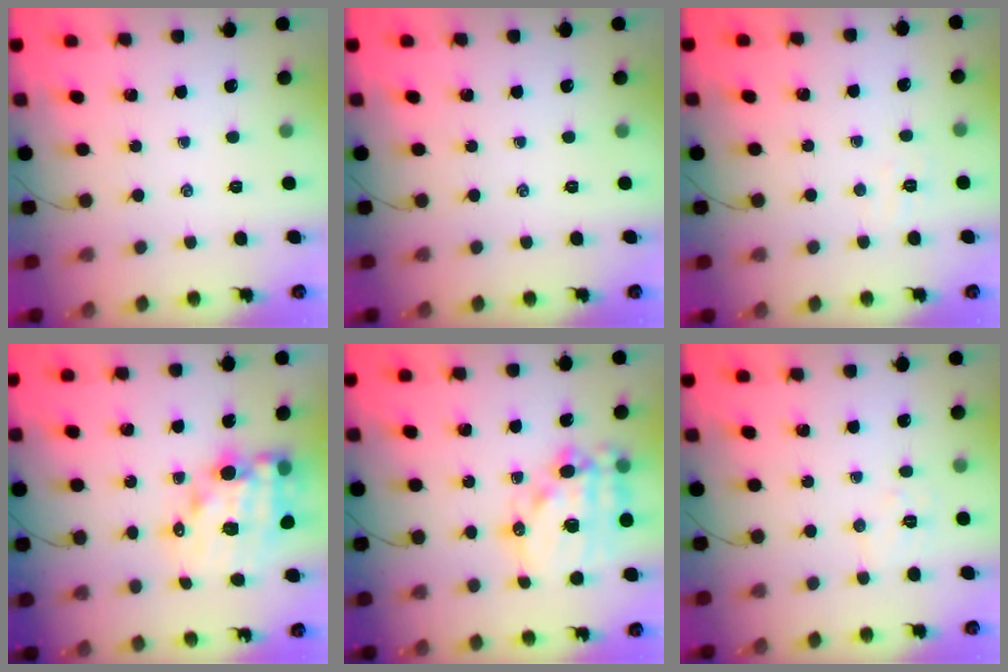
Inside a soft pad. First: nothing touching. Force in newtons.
{"total": 0.0}
{"total": 4.4, "press": 4.3, "slide": 1.0}
{"total": 14.7, "press": 14.3, "slide": 3.5}
{"total": 18.7, "press": 18.3, "slide": 4.0}
{"total": 4.8, "press": 4.7, "slide": 1.0}